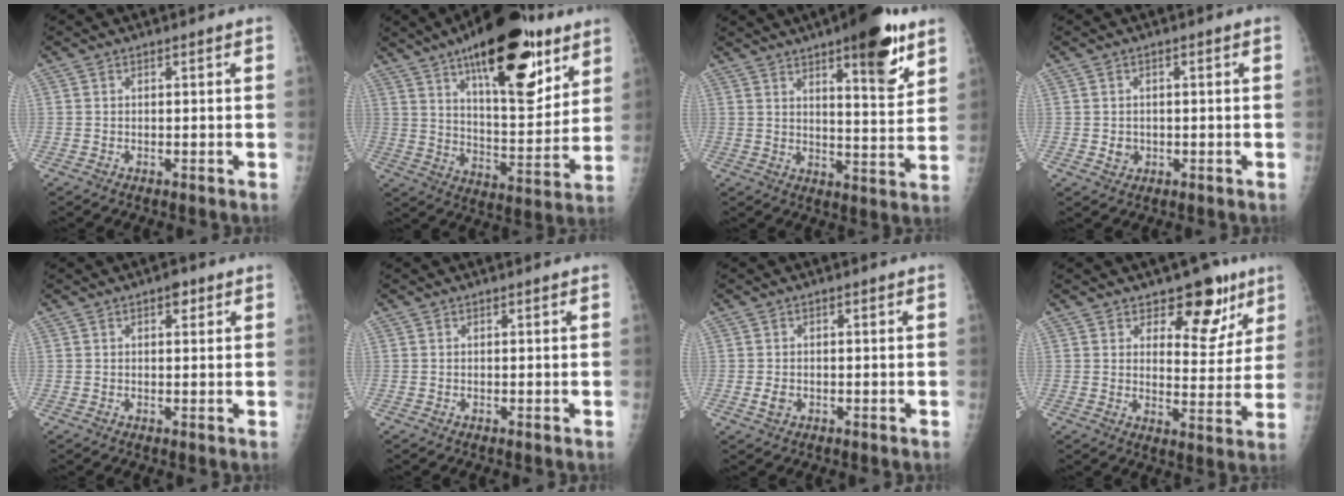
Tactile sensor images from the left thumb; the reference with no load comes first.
{"total": 25.2, "force": [14.2, 9.7, 18.4], "torque": [-0.241, -0.052, 0.224]}
{"total": 14.8, "force": [8.6, 4.1, 11.3], "torque": [-0.130, -0.047, 0.121]}
{"total": 2.1, "force": [-0.5, 1.9, 0.6], "torque": [0.003, 0.001, -0.002]}
{"total": 1.8, "force": [1.0, 1.0, 1.2], "torque": [-0.006, -0.002, 0.011]}
{"total": 0.0}
{"total": 1.8, "force": [-0.7, 1.4, 0.9], "torque": [-0.013, -0.001, -0.012]}
{"total": 10.4, "force": [6.7, 5.9, 5.4], "torque": [-0.019, -0.037, 0.093]}